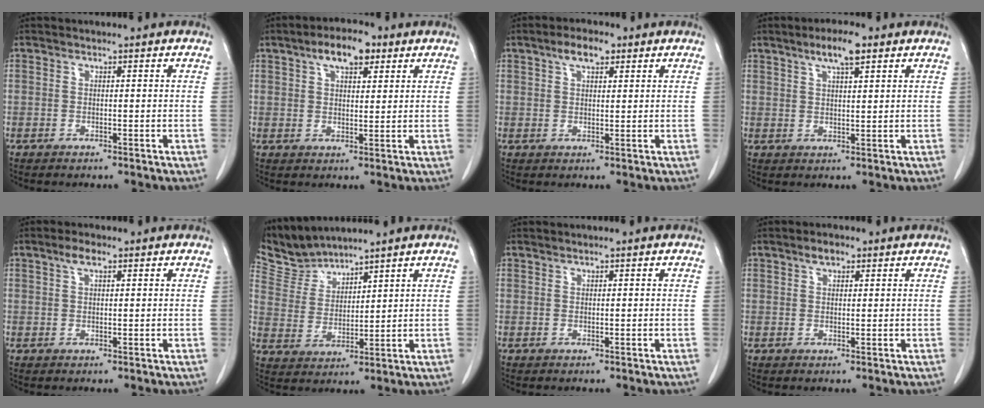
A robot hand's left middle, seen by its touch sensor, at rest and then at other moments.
{"total": 6.5, "force": [3.7, 2.6, 4.7], "torque": [-0.082, 0.016, 0.059]}
{"total": 4.0, "force": [2.4, 1.7, 2.8], "torque": [-0.056, 0.012, 0.042]}
{"total": 5.2, "force": [3.2, 0.9, 3.9], "torque": [-0.073, 0.007, 0.052]}
{"total": 2.2, "force": [1.2, 0.7, 1.6], "torque": [-0.037, 0.007, 0.024]}
{"total": 5.8, "force": [5.7, 0.3, -0.5], "torque": [0.000, 0.003, 0.131]}
{"total": 0.0}
{"total": 2.1, "force": [1.4, 1.0, 1.3], "torque": [-0.027, 0.006, 0.023]}